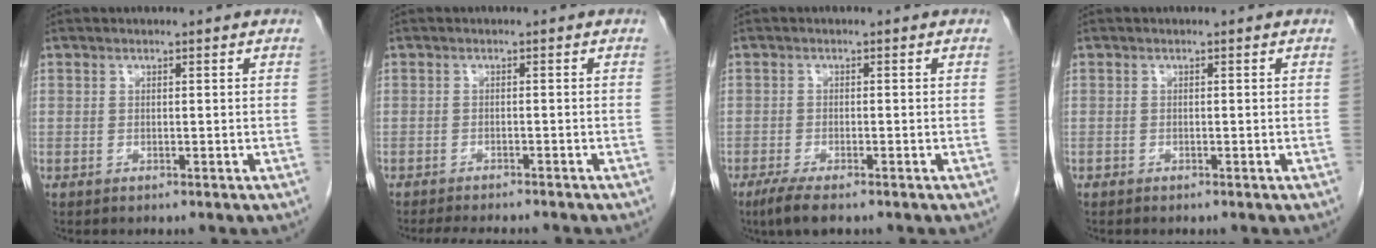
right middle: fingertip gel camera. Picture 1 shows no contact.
{"total": 8.1, "force": [-7.3, 1.4, 3.3], "torque": [-0.046, -0.012, -0.098]}
{"total": 4.3, "force": [-3.0, 0.7, 3.0], "torque": [-0.060, -0.013, -0.051]}
{"total": 0.0}